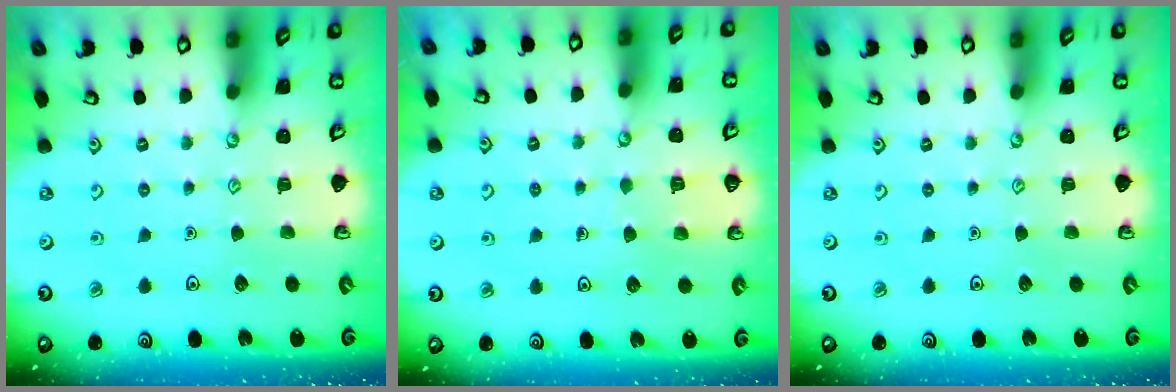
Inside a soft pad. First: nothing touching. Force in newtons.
{"total": 3.0, "press": 3.0, "slide": 0.2}
{"total": 0.0}